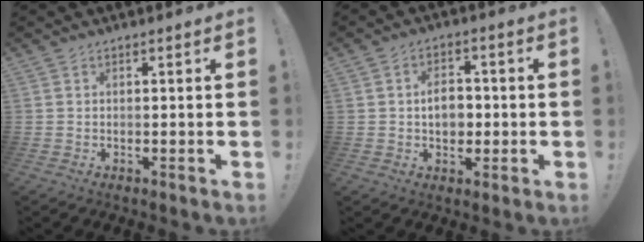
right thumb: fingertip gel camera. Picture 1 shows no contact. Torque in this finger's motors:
{"motor_torque": [-0.03, -0.13, 0.28, 0.30, 0.00]}